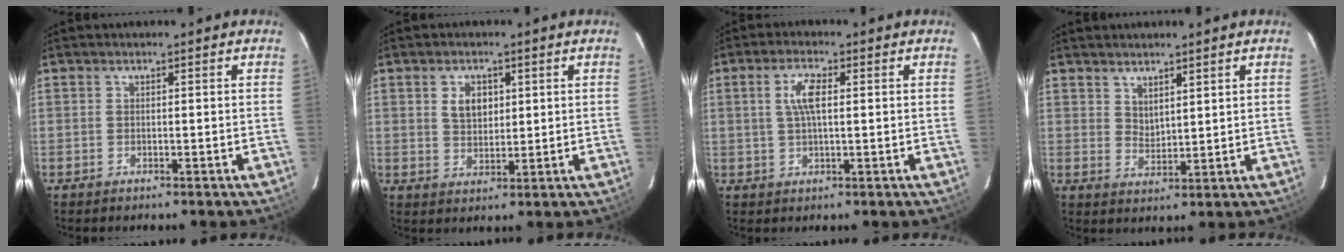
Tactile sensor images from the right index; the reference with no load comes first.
{"total": 4.7, "force": [1.6, 3.2, 3.1], "torque": [-0.053, 0.006, 0.032]}
{"total": 4.5, "force": [0.5, 1.4, 4.3], "torque": [-0.084, 0.007, 0.010]}
{"total": 3.7, "force": [3.0, 1.4, 1.6], "torque": [-0.023, -0.002, 0.054]}